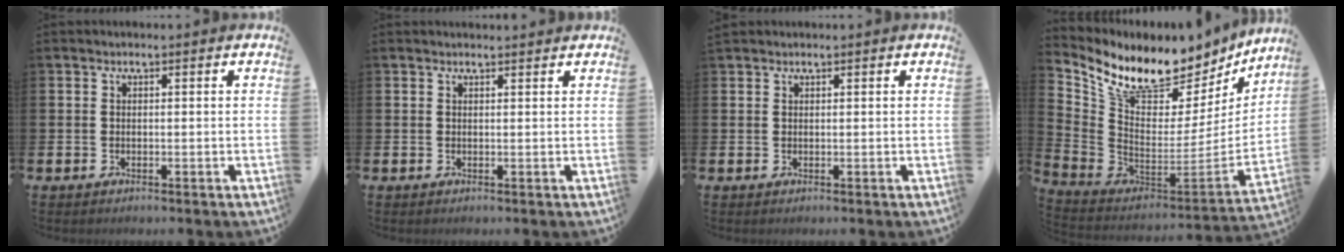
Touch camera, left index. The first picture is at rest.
{"total": 0.8, "force": [0.8, 0.0, 0.1], "torque": [0.005, -0.002, 0.013]}
{"total": 0.9, "force": [0.8, 0.3, 0.0], "torque": [0.007, 0.000, 0.014]}
{"total": 9.3, "force": [8.0, 4.0, 2.7], "torque": [-0.093, -0.072, 0.142]}